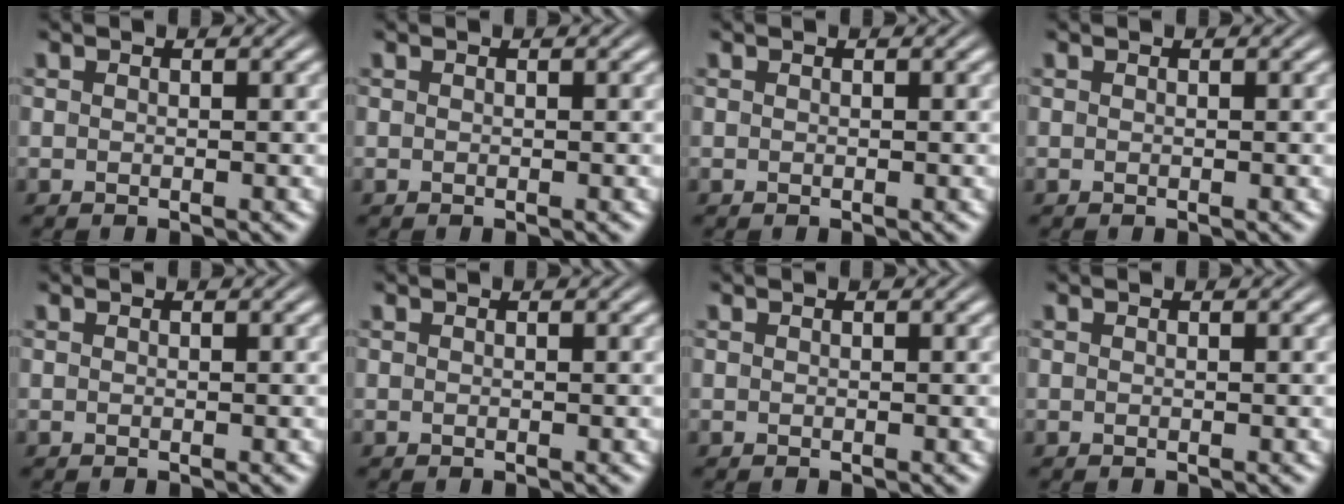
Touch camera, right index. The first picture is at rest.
{"total": 0.0}
{"total": 0.0}
{"total": 0.0}
{"total": 0.0}
{"total": 0.0}
{"total": 0.0}
{"total": 0.0}